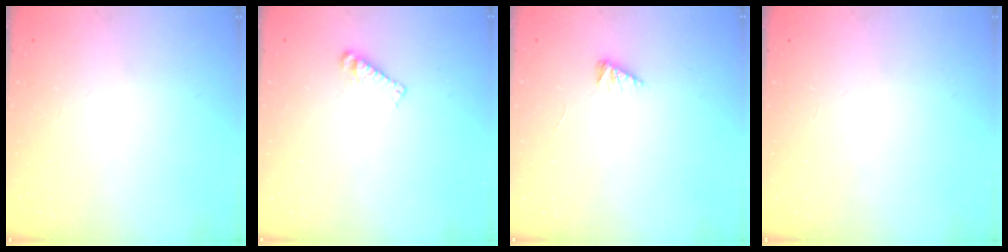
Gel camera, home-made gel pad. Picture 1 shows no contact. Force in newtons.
{"total": 4.3, "press": 4.3, "slide": 0.2}
{"total": 2.3, "press": 2.3, "slide": 0.4}
{"total": 0.0}